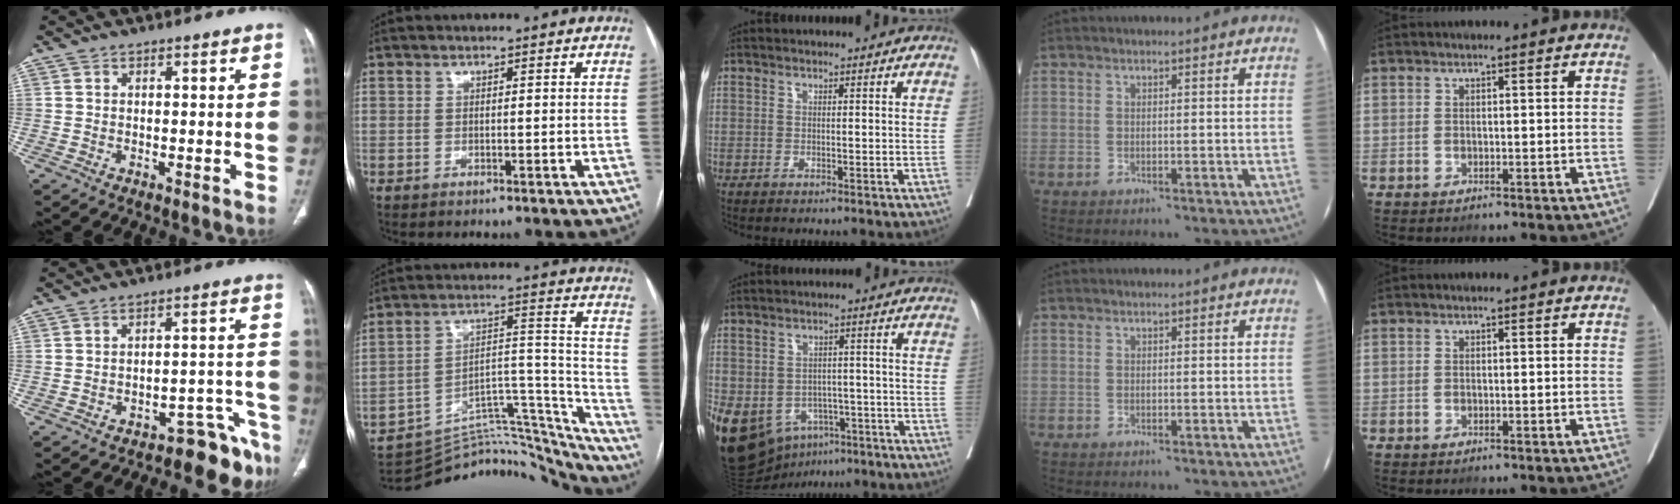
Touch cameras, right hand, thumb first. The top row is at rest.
{"thumb": {"total": 7.9, "force": [-7.3, 2.8, 1.4], "torque": [0.022, 0.104, -0.098]}, "index": {"total": 26.7, "force": [-25.6, 5.4, 5.5], "torque": [-0.040, 0.050, -0.353]}, "middle": {"total": 16.2, "force": [-7.6, 11.8, 8.0], "torque": [-0.192, 0.008, -0.103]}}